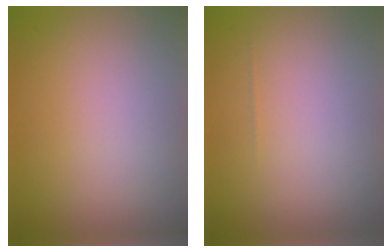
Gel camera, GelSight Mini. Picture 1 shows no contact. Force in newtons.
{"total": 0.0}